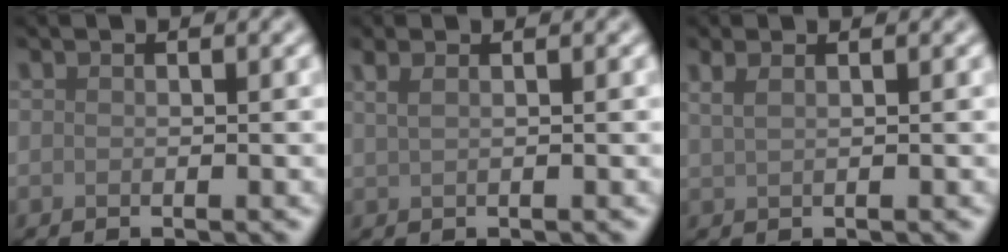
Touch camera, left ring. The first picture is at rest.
{"total": 2.0, "force": [1.1, 1.0, 1.4], "torque": [-0.021, -0.002, 0.007]}
{"total": 2.0, "force": [1.2, 0.9, 1.4], "torque": [-0.022, -0.002, 0.011]}